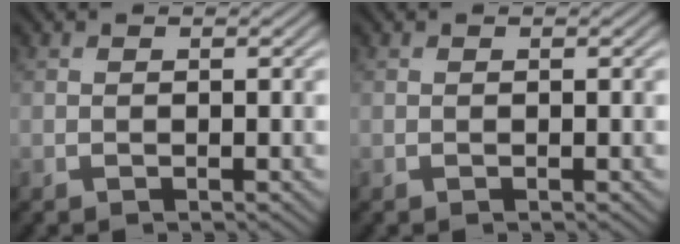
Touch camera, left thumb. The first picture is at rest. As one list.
[{"total": 0.0}]